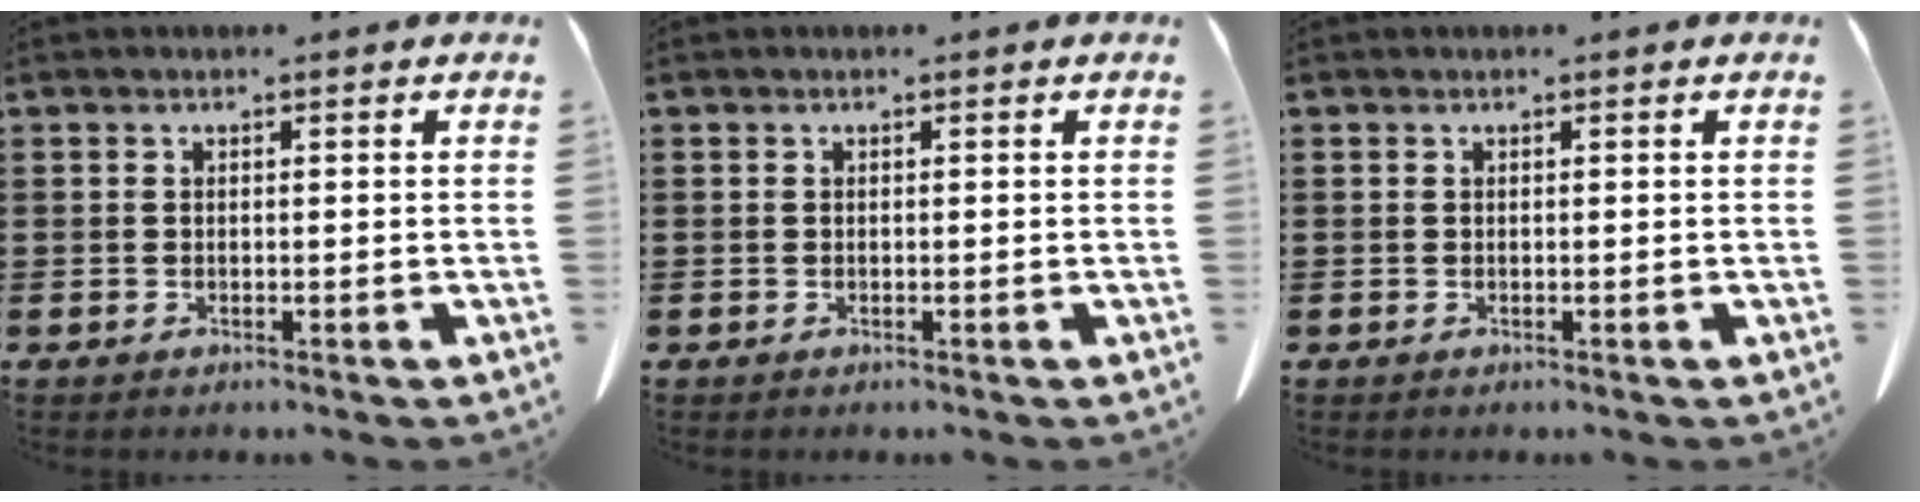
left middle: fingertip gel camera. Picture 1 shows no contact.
{"total": 0.0}
{"total": 0.0}